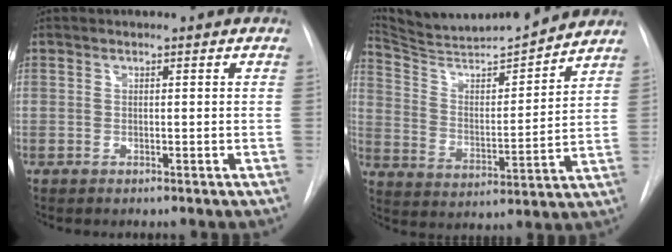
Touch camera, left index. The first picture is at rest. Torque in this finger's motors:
{"motor_torque": [0.56, -1.13, -0.39, 0.00]}